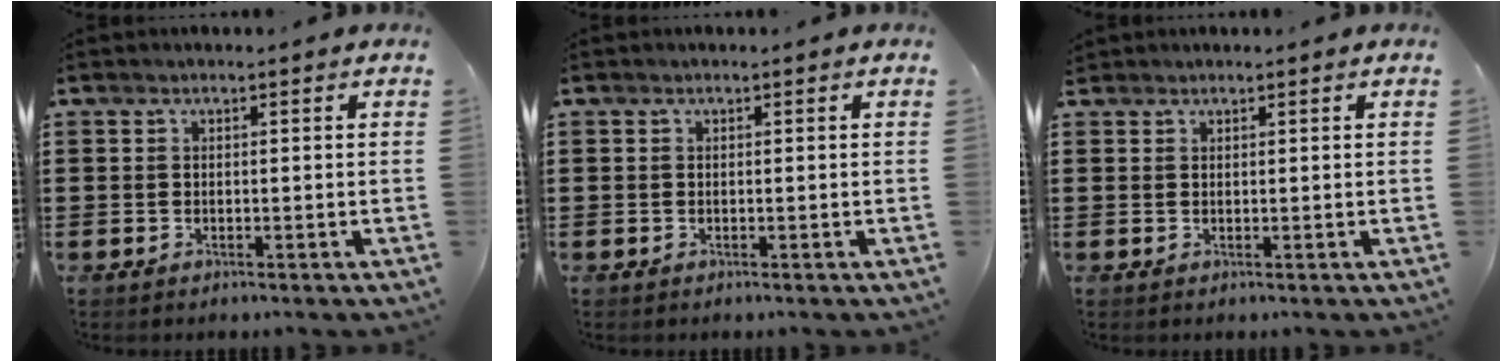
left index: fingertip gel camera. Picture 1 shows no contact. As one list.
[{"total": 0.0}, {"total": 0.6, "force": [0.6, 0.2, 0.0], "torque": [-0.004, 0.002, 0.012]}]